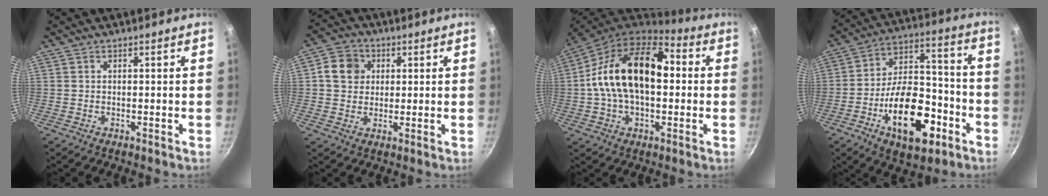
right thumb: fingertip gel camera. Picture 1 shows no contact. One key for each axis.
{"total": 7.1, "fx": 1.7, "fy": 6.2, "fz": 2.9, "tx": -0.023, "ty": 0.008, "tz": 0.018}
{"total": 20.9, "fx": 1.3, "fy": 12.7, "fz": 16.5, "tx": -0.264, "ty": 0.036, "tz": 0.003}
{"total": 21.2, "fx": -8.5, "fy": 11.3, "fz": 15.8, "tx": -0.217, "ty": 0.064, "tz": -0.133}